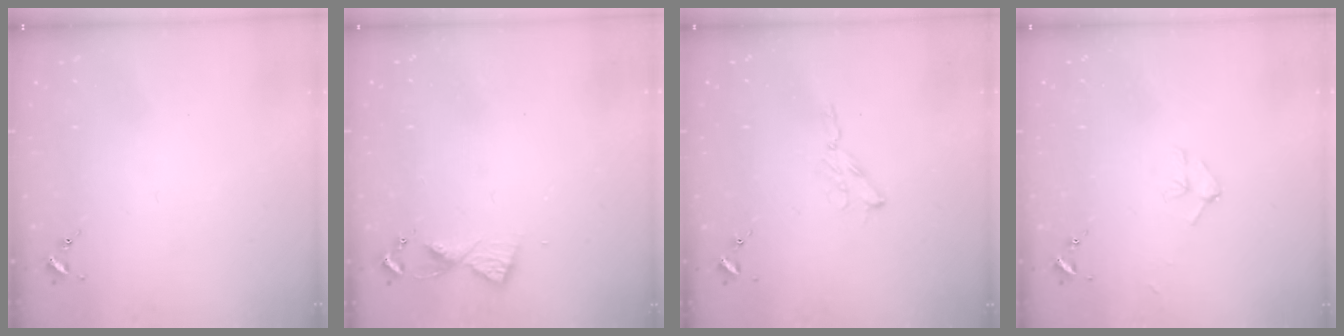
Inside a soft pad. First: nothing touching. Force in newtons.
{"total": 5.5, "press": 5.4, "slide": 0.6}
{"total": 2.9, "press": 2.9, "slide": 0.3}
{"total": 5.5, "press": 5.5, "slide": 0.6}